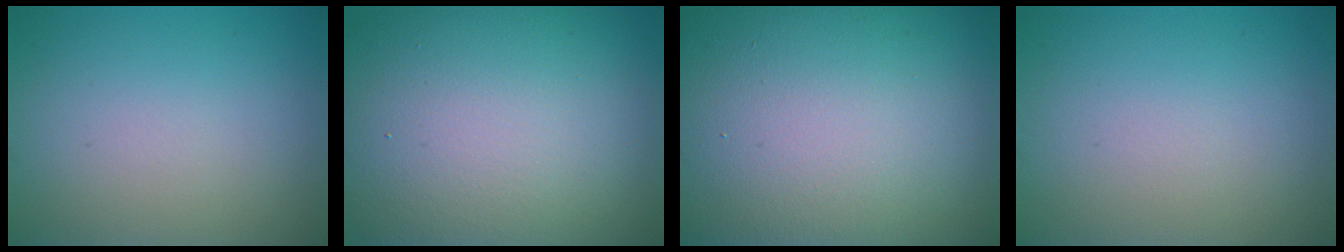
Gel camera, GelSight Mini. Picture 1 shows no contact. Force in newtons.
{"total": 18.7, "press": 18.7, "slide": 1.0}
{"total": 26.9, "press": 26.9, "slide": 1.3}
{"total": 0.0}